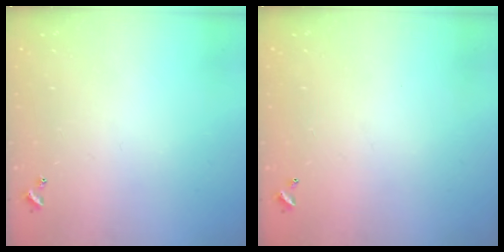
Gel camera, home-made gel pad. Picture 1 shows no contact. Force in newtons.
{"total": 2.9, "press": 2.9, "slide": 0.1}